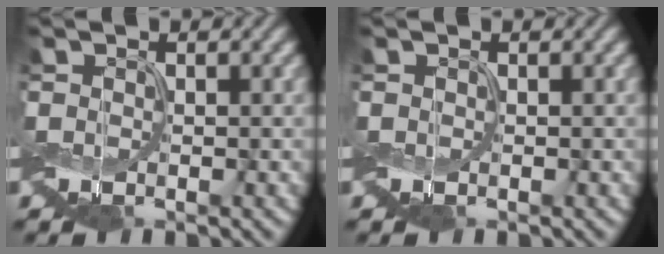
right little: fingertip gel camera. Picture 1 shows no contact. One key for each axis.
{"total": 0.0}